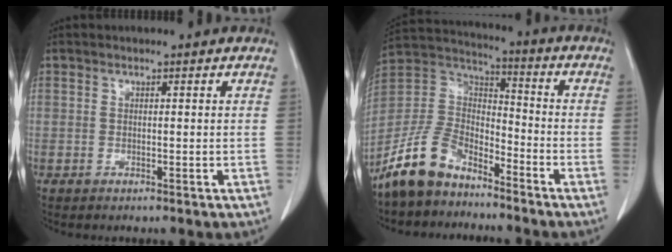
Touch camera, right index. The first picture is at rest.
{"total": 11.4, "force": [-8.8, 5.2, 4.9], "torque": [-0.115, 0.020, -0.179]}